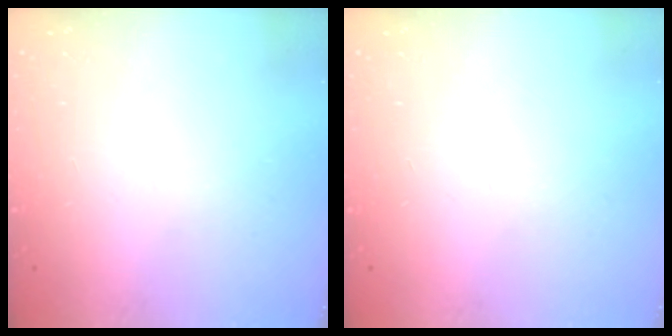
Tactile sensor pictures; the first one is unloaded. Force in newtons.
{"total": 0.0}